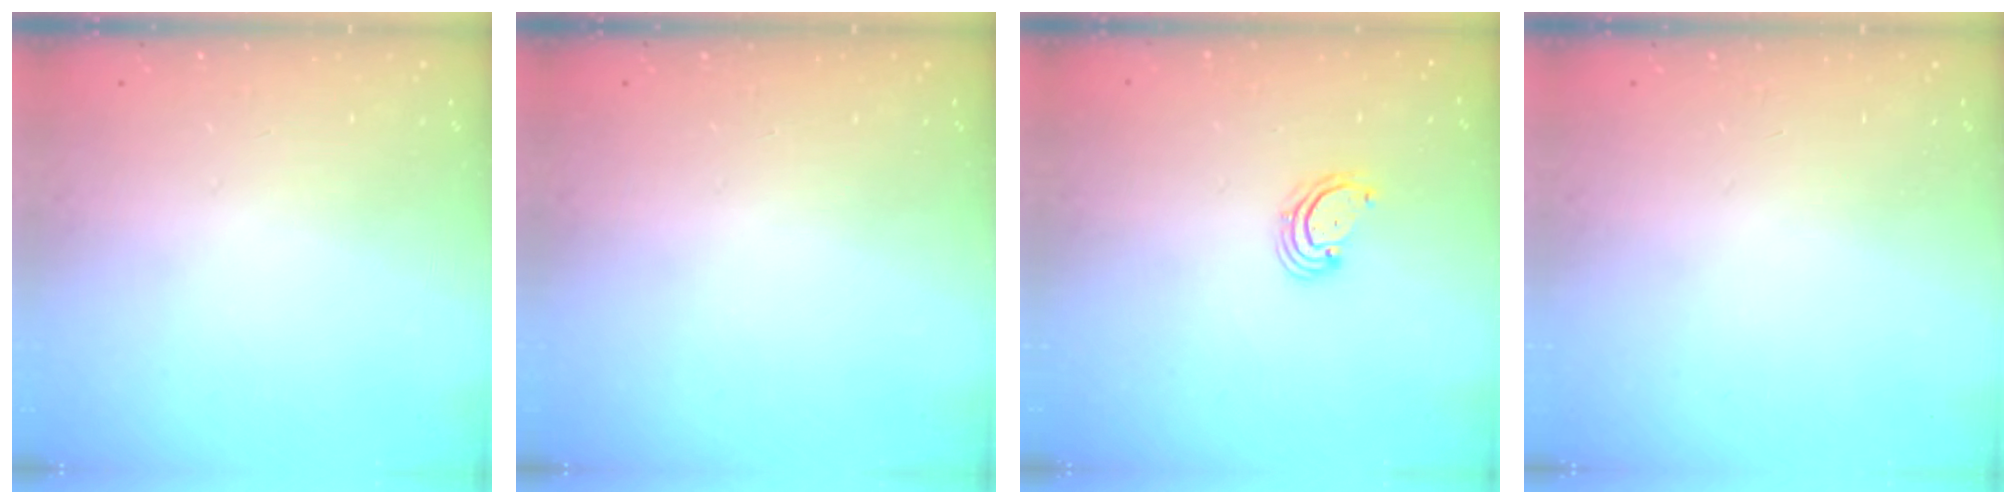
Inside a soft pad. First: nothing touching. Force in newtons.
{"total": 0.0}
{"total": 2.7, "press": 2.6, "slide": 0.6}
{"total": 0.0}